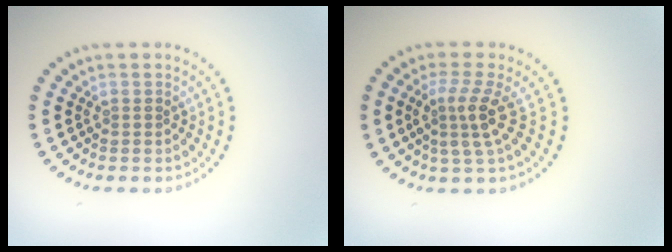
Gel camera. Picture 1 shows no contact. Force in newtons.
{"total": 3.0, "press": 2.2, "slide": 2.1}